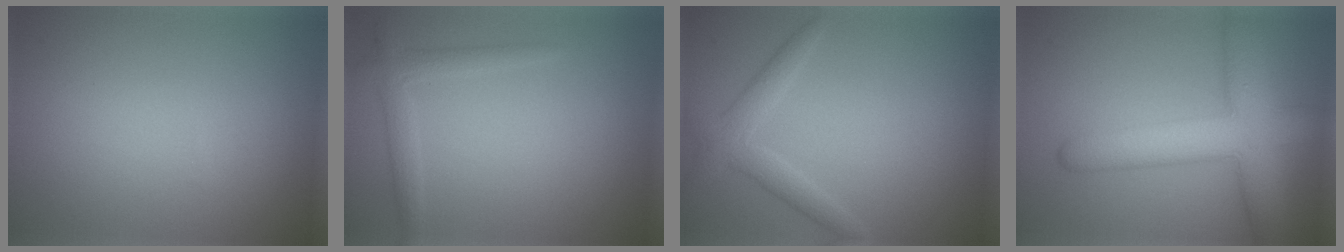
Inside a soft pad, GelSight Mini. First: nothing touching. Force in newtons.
{"total": 1.2, "press": 1.2, "slide": 0.1}
{"total": 2.6, "press": 2.6, "slide": 0.2}
{"total": 7.9, "press": 7.9, "slide": 0.4}